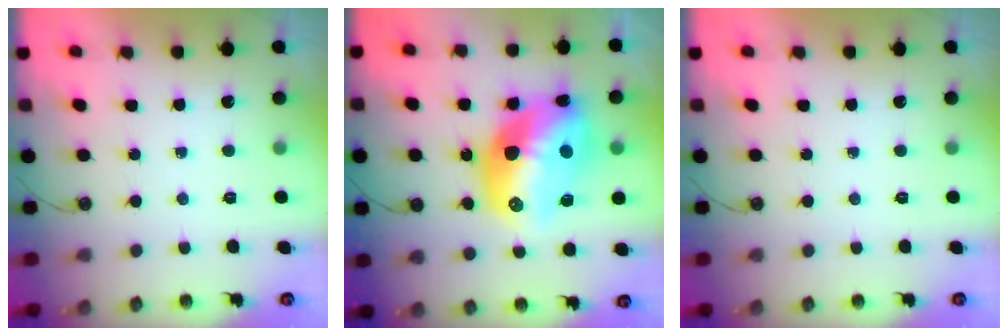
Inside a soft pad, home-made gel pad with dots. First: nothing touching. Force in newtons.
{"total": 22.0, "press": 21.5, "slide": 5.0}
{"total": 0.0}